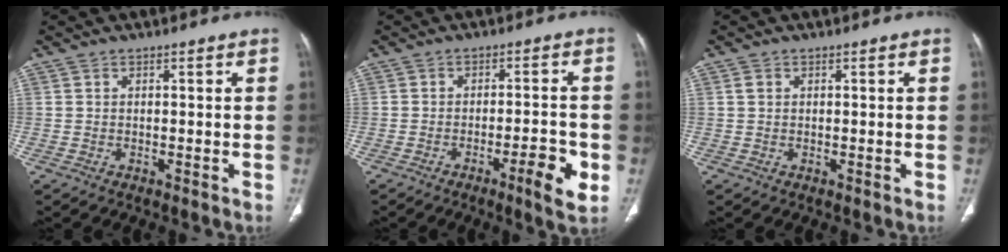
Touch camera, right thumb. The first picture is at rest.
{"total": 6.8, "force": [-2.8, 1.0, 6.1], "torque": [-0.088, 0.009, -0.038]}
{"total": 0.9, "force": [0.3, 0.8, 0.4], "torque": [-0.005, 0.003, 0.006]}